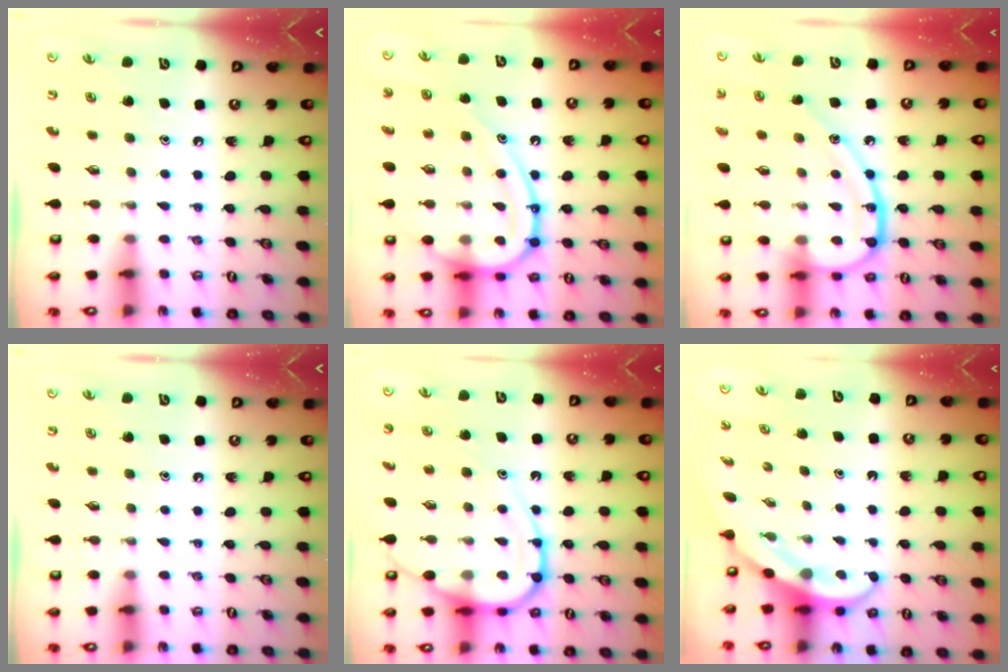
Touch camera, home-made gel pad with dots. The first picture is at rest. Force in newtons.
{"total": 19.3, "press": 19.2, "slide": 1.8}
{"total": 16.6, "press": 16.5, "slide": 1.2}
{"total": 0.0}
{"total": 12.2, "press": 12.2, "slide": 1.1}
{"total": 3.6, "press": 3.6, "slide": 0.2}